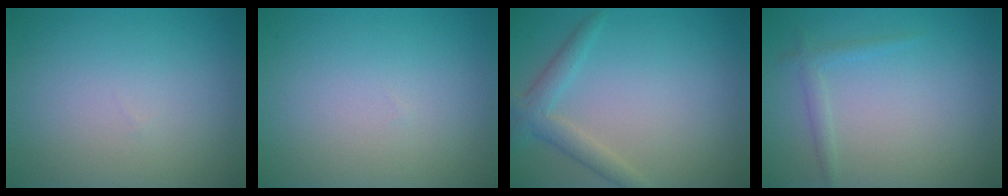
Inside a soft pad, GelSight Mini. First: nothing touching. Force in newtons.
{"total": 0.0}
{"total": 2.6, "press": 2.5, "slide": 0.1}
{"total": 1.2, "press": 1.2, "slide": 0.0}